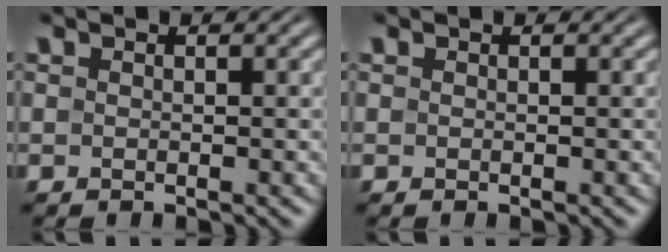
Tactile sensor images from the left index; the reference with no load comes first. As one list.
[{"total": 0.0}]